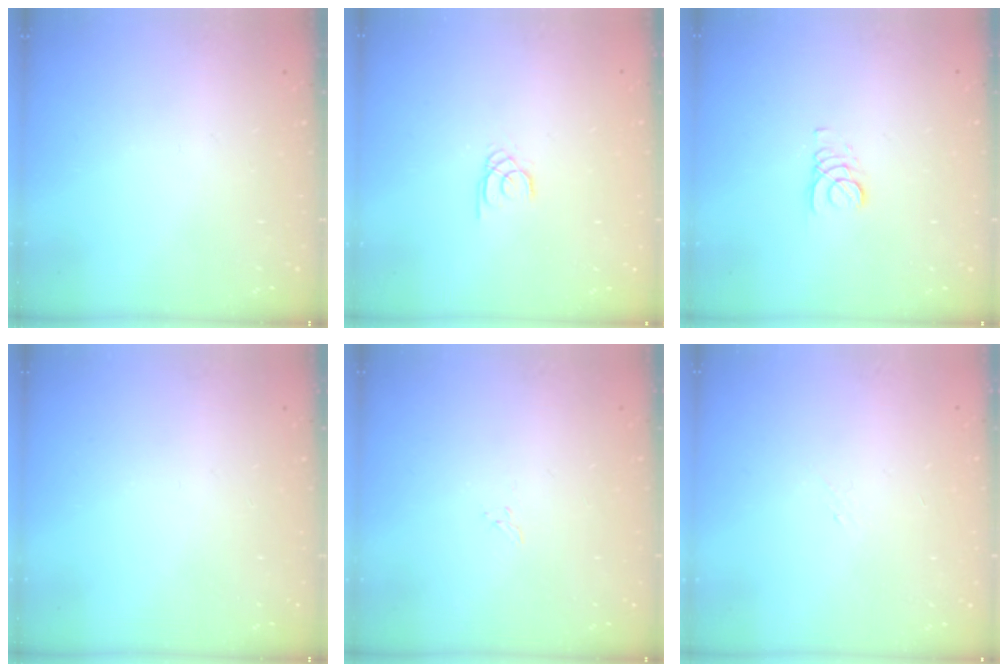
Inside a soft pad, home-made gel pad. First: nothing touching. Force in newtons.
{"total": 1.3, "press": 1.3, "slide": 0.1}
{"total": 2.7, "press": 2.7, "slide": 0.3}
{"total": 0.0}
{"total": 4.6, "press": 4.6, "slide": 0.4}
{"total": 3.3, "press": 3.2, "slide": 0.6}